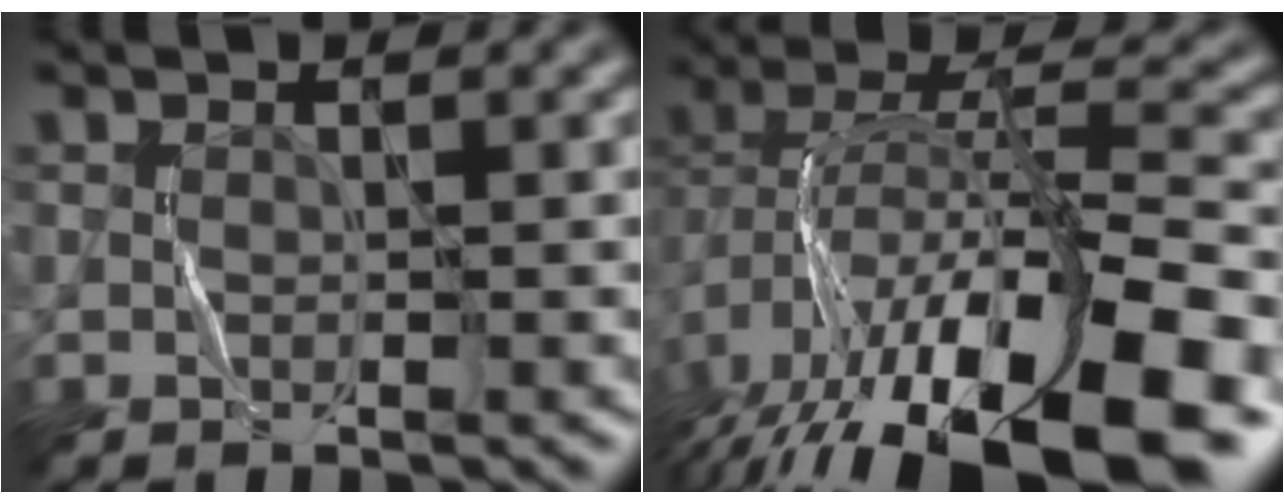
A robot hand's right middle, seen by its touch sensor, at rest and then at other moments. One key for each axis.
{"total": 17.1, "fx": -7.9, "fy": 6.8, "fz": 13.5, "tx": -0.229, "ty": 0.003, "tz": -0.130}